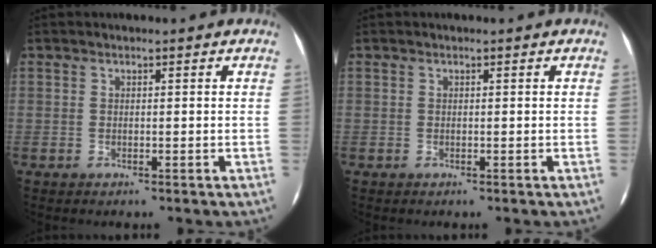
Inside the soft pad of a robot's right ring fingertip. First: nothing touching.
{"total": 0.0}